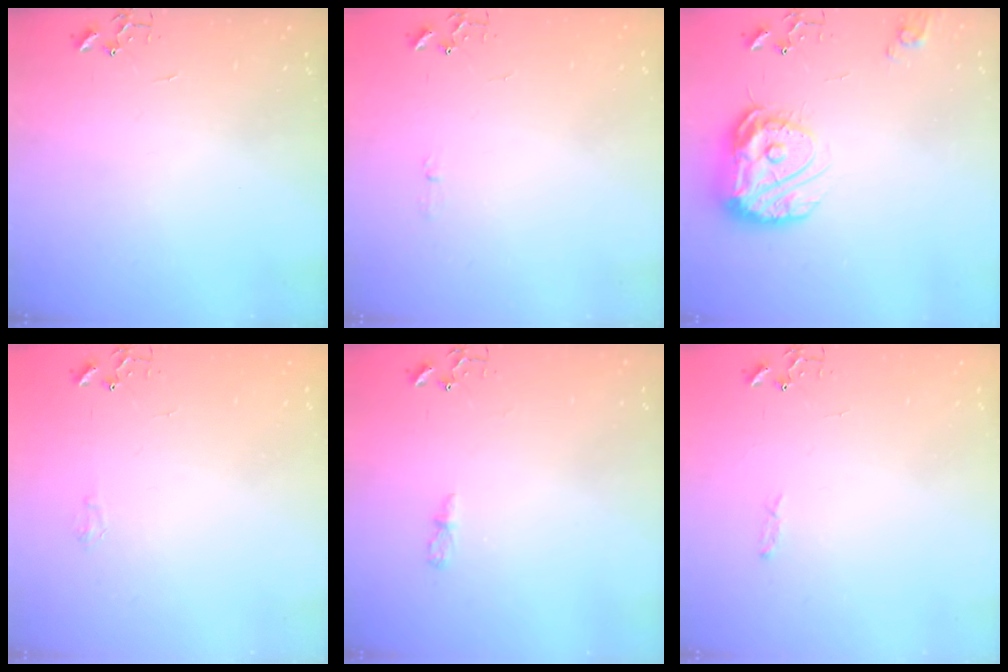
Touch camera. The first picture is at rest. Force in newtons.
{"total": 3.3, "press": 3.2, "slide": 0.4}
{"total": 17.3, "press": 17.2, "slide": 1.9}
{"total": 3.8, "press": 3.8, "slide": 0.5}
{"total": 4.0, "press": 4.0, "slide": 0.5}
{"total": 3.3, "press": 3.3, "slide": 0.4}